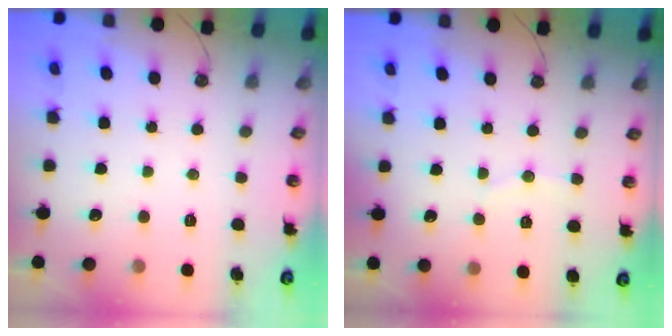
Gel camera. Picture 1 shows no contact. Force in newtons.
{"total": 4.9, "press": 4.7, "slide": 1.1}